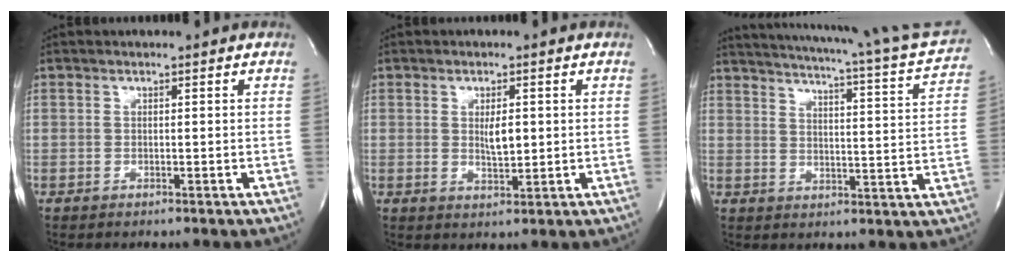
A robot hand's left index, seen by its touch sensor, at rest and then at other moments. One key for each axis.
{"total": 3.2, "fx": 0.5, "fy": 1.0, "fz": 3.0, "tx": -0.053, "ty": -0.005, "tz": 0.012}
{"total": 20.7, "fx": 18.9, "fy": 0.0, "fz": 8.4, "tx": -0.132, "ty": -0.054, "tz": 0.231}